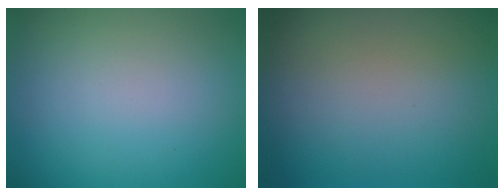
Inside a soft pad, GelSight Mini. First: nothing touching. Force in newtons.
{"total": 0.0}